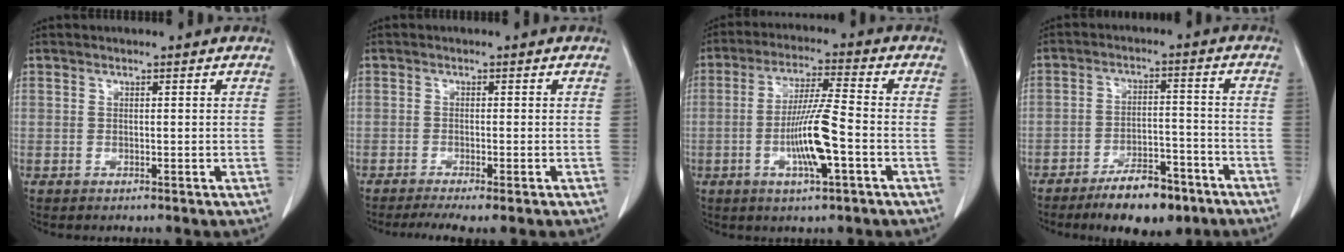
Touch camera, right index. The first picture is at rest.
{"total": 5.0, "force": [-3.7, 0.4, 3.4], "torque": [-0.051, -0.013, -0.056]}
{"total": 9.8, "force": [-2.7, 0.5, 9.4], "torque": [-0.180, -0.007, -0.052]}
{"total": 9.5, "force": [-6.8, 3.4, 5.7], "torque": [-0.086, 0.004, -0.107]}